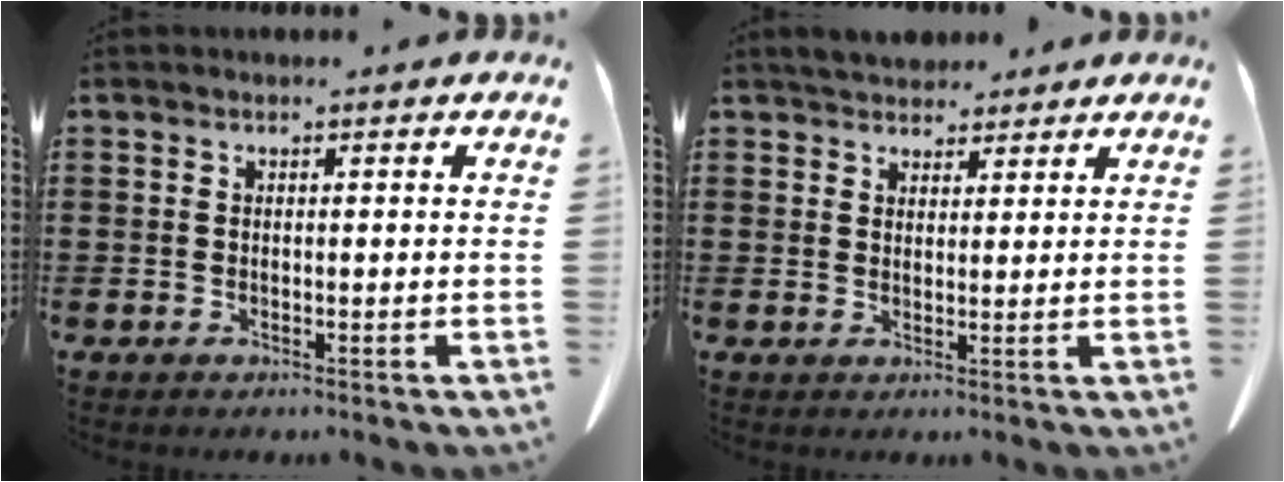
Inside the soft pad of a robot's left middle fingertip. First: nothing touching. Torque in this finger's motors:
{"motor_torque": [0.08, -0.06, 0.01, 0.04]}